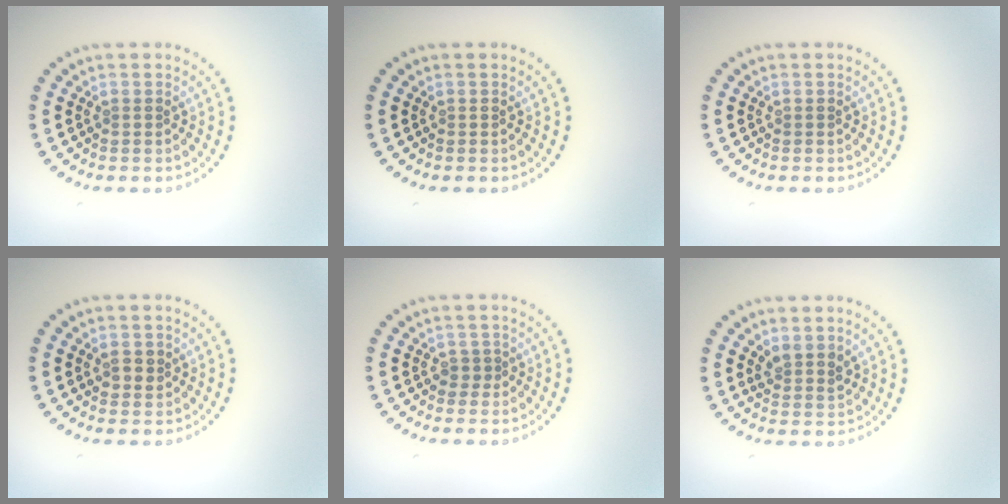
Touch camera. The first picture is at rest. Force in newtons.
{"total": 0.0}
{"total": 0.0}
{"total": 1.3, "press": 1.3, "slide": 0.2}
{"total": 0.7, "press": 0.2, "slide": 0.6}
{"total": 1.9, "press": 1.6, "slide": 1.0}